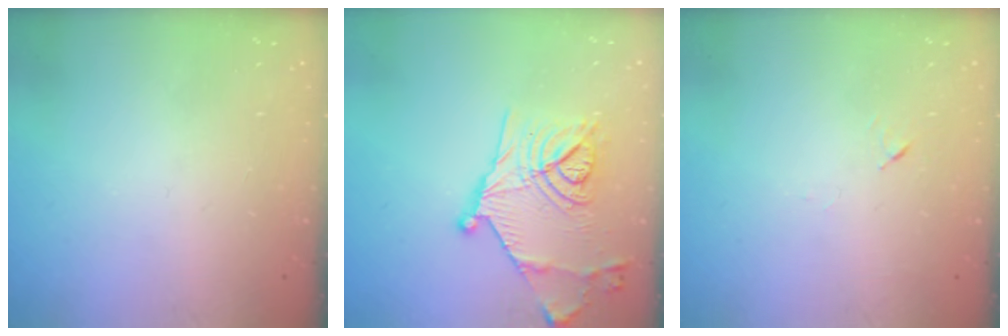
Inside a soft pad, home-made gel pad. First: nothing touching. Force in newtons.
{"total": 17.2, "press": 17.1, "slide": 1.9}
{"total": 4.2, "press": 4.1, "slide": 0.7}